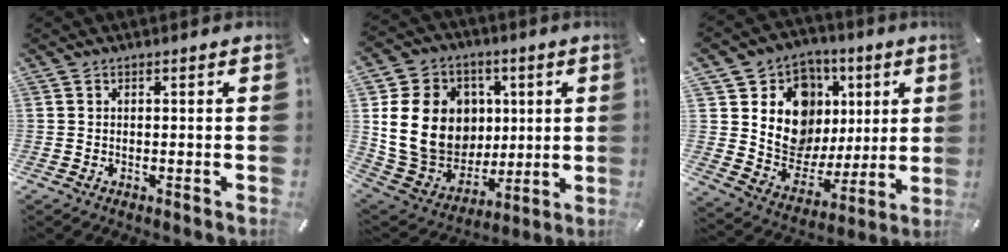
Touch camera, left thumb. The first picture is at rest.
{"total": 19.9, "force": [3.7, 17.0, 9.6], "torque": [-0.180, -0.014, 0.089]}
{"total": 13.9, "force": [3.0, 12.8, 4.5], "torque": [-0.059, -0.032, 0.075]}